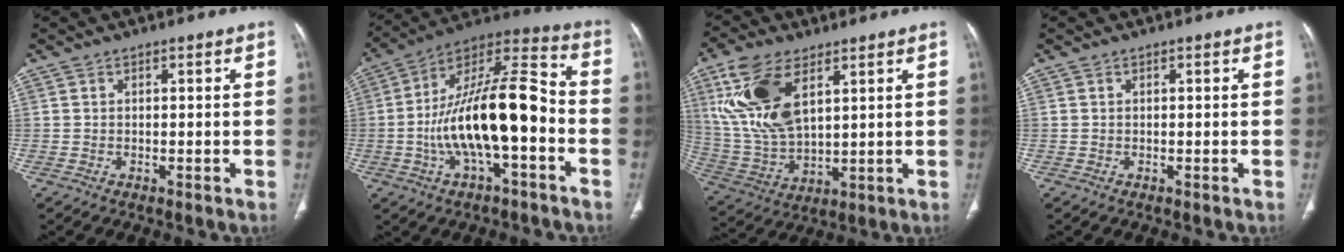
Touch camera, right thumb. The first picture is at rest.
{"total": 20.5, "force": [-4.2, 7.5, 18.6], "torque": [-0.331, 0.051, -0.070]}
{"total": 16.1, "force": [6.7, 8.1, 12.2], "torque": [-0.251, -0.019, 0.143]}
{"total": 0.0}